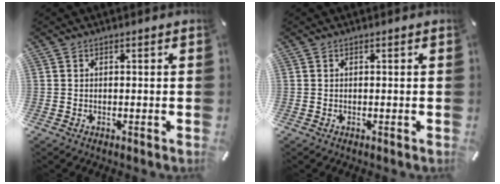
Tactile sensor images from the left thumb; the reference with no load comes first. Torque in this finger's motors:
{"motor_torque": [1.15, -0.10, -0.01, 0.34, 0.00]}